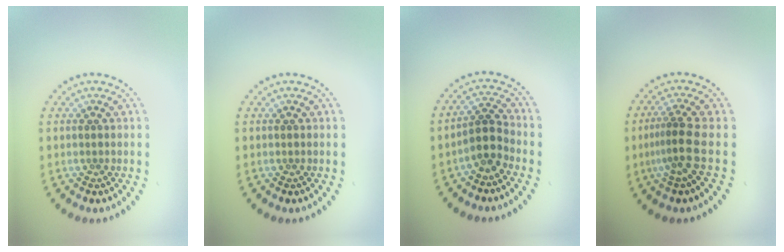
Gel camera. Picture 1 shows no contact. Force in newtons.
{"total": 0.0}
{"total": 2.7, "press": 2.1, "slide": 1.7}
{"total": 2.8, "press": 1.8, "slide": 2.1}